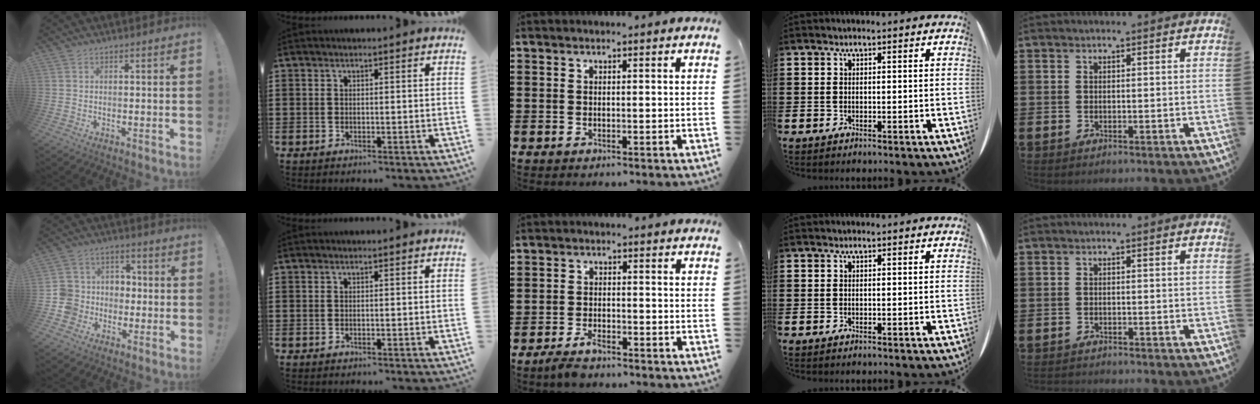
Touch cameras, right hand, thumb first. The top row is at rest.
{"thumb": {"total": 11.0, "force": [-3.4, 10.1, 2.7], "torque": [-0.051, 0.042, -0.054]}, "middle": {"total": 3.0, "force": [-2.5, 0.8, 1.4], "torque": [-0.038, 0.001, -0.053]}, "little": {"total": 0.7, "force": [-0.7, 0.0, 0.0], "torque": [-0.001, -0.002, -0.015]}}